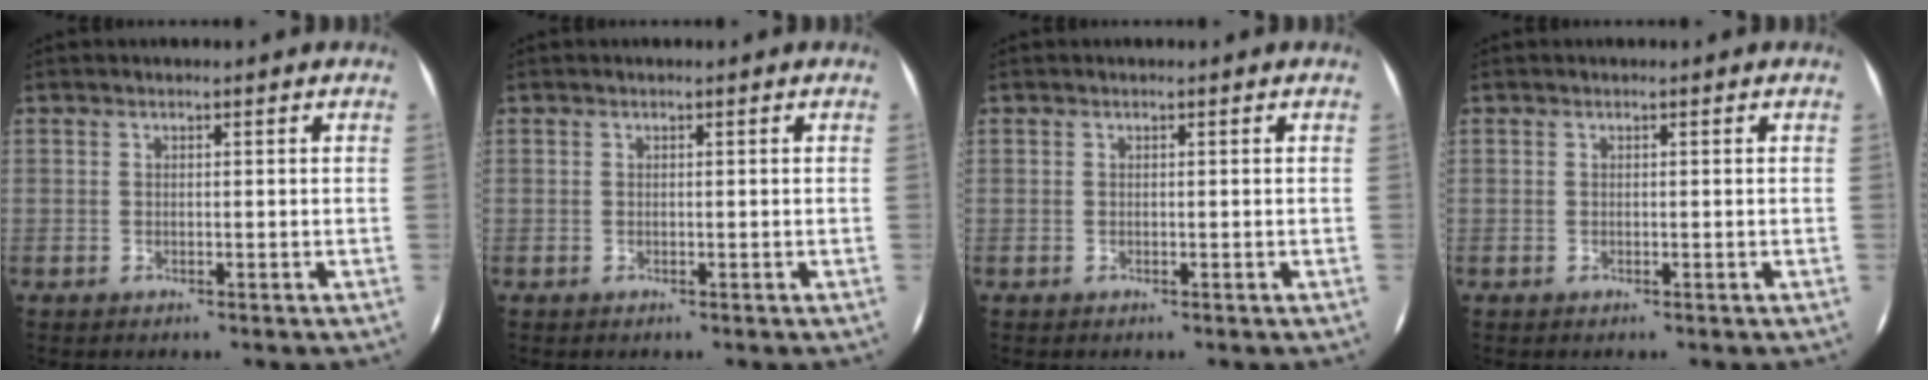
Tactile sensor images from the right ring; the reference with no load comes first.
{"total": 0.0}
{"total": 0.0}
{"total": 0.0}